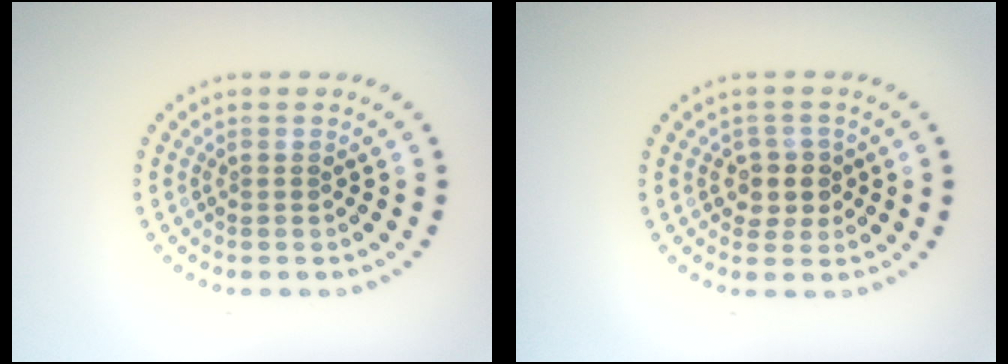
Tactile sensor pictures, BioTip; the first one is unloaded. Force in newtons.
{"total": 2.3, "press": 2.0, "slide": 1.0}